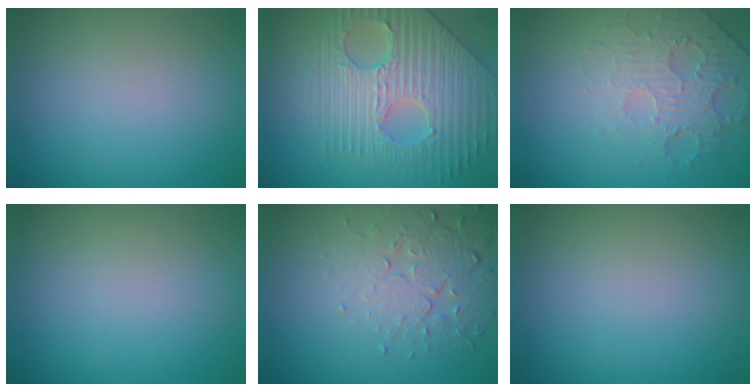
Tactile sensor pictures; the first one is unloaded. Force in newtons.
{"total": 6.9, "press": 5.8, "slide": 3.6}
{"total": 2.9, "press": 2.4, "slide": 1.6}
{"total": 0.0}
{"total": 5.1, "press": 3.8, "slide": 3.4}
{"total": 0.0}